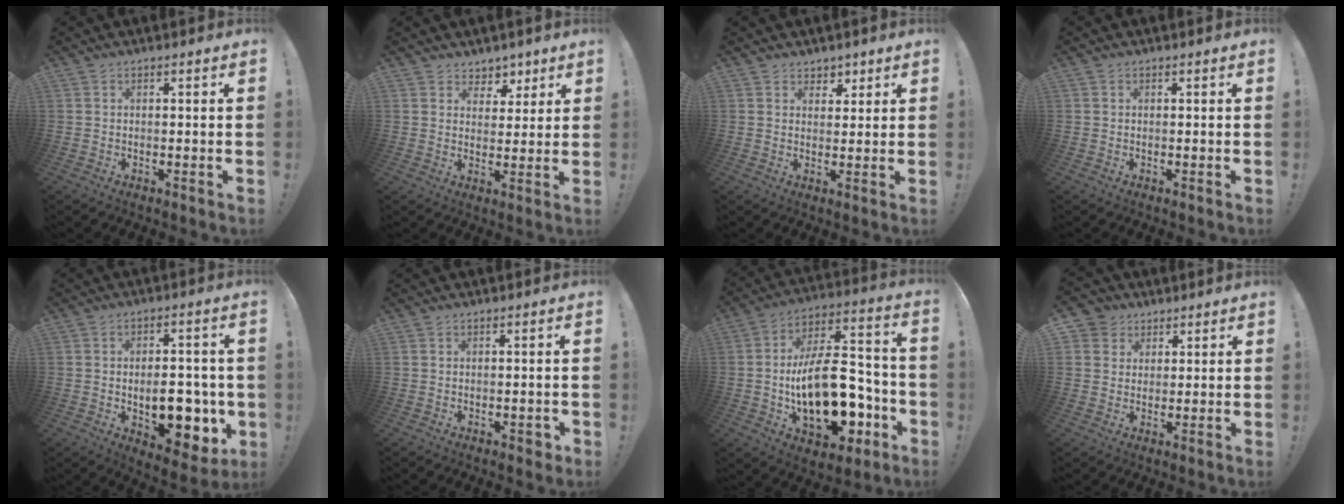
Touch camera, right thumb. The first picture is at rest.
{"total": 5.7, "force": [3.8, 4.2, 0.3], "torque": [0.002, -0.035, 0.076]}
{"total": 3.9, "force": [2.7, 2.7, 0.2], "torque": [0.005, -0.016, 0.050]}
{"total": 0.0}
{"total": 13.1, "force": [-2.7, 7.3, 10.5], "torque": [-0.146, 0.007, -0.037]}
{"total": 2.0, "force": [-0.7, 1.2, 1.5], "torque": [-0.018, 0.005, -0.010]}
{"total": 24.3, "force": [-6.1, 12.5, 20.0], "torque": [-0.345, 0.040, -0.091]}
{"total": 5.0, "force": [2.5, 4.3, 0.6], "torque": [-0.006, -0.015, 0.047]}